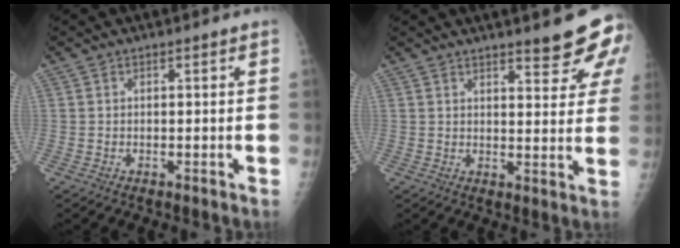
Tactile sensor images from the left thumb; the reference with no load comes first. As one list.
[{"total": 9.7, "force": [7.0, 2.5, 6.3], "torque": [-0.050, -0.038, 0.078]}]